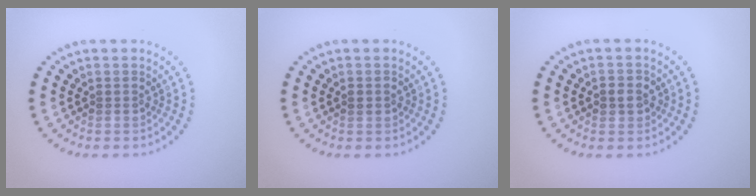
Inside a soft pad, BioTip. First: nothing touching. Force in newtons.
{"total": 1.1, "press": 1.0, "slide": 0.3}
{"total": 1.7, "press": 1.7, "slide": 0.4}